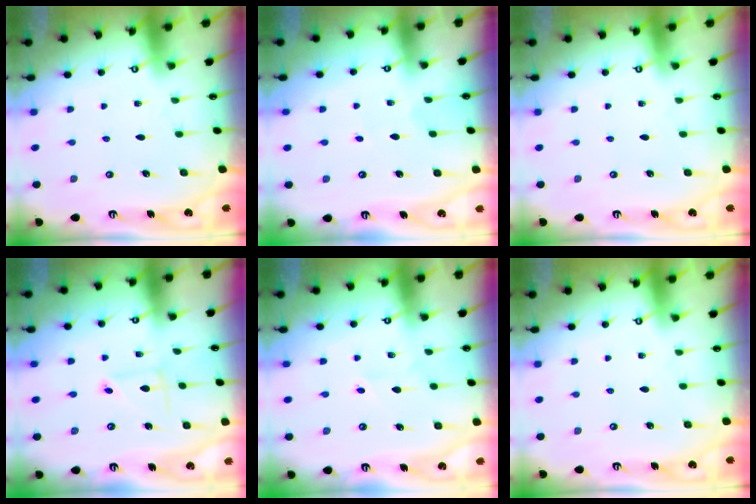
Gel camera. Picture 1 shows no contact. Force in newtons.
{"total": 2.3, "press": 2.2, "slide": 0.2}
{"total": 0.0}
{"total": 3.5, "press": 3.5, "slide": 0.4}
{"total": 2.3, "press": 2.3, "slide": 0.4}
{"total": 0.0}